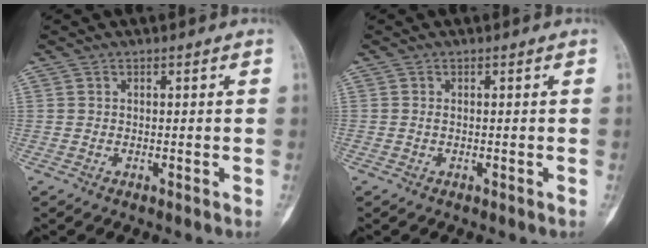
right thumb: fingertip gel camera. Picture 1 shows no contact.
{"total": 2.2, "force": [-1.1, 1.7, 0.8], "torque": [-0.020, 0.004, -0.025]}